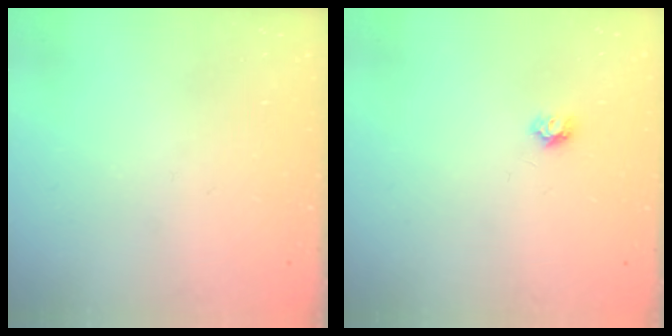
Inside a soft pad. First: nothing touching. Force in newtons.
{"total": 4.2, "press": 4.2, "slide": 0.4}